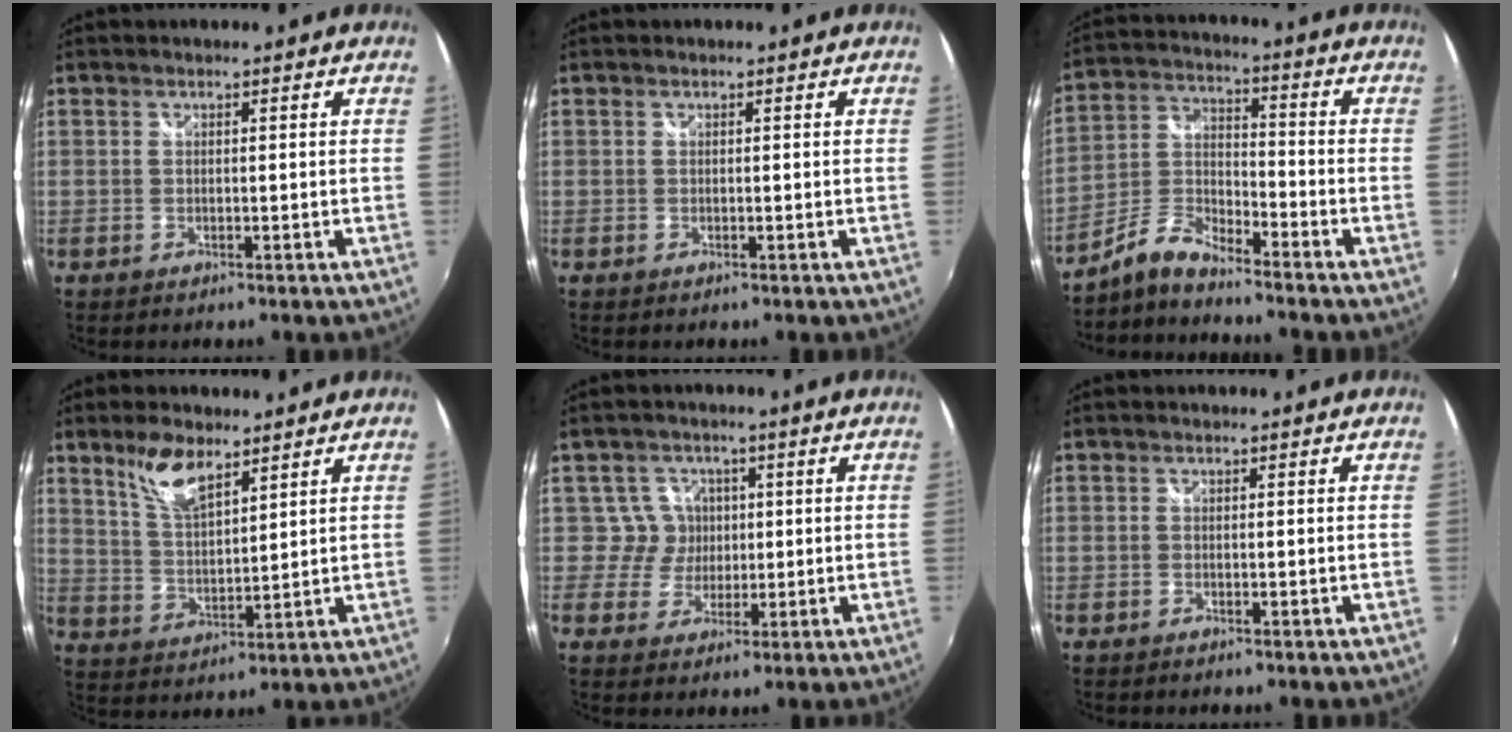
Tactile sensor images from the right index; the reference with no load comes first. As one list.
[{"total": 0.0}, {"total": 6.9, "force": [-5.7, 2.0, 3.4], "torque": [-0.082, 0.020, -0.121]}, {"total": 8.1, "force": [5.6, 2.9, 5.1], "torque": [-0.095, 0.005, 0.114]}, {"total": 4.6, "force": [0.5, 4.6, -0.4], "torque": [0.018, 0.012, 0.003]}, {"total": 0.0}]